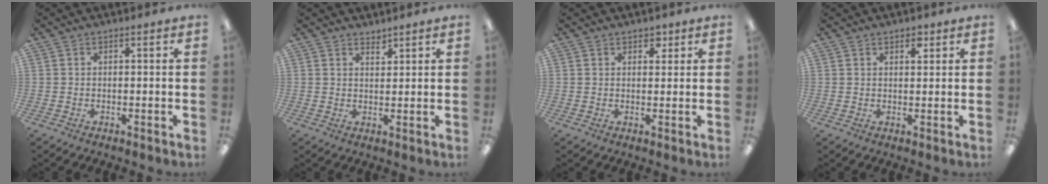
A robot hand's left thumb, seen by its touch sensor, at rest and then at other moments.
{"total": 2.2, "force": [2.1, 0.5, 0.2], "torque": [0.003, -0.013, 0.038]}
{"total": 2.3, "force": [1.7, 1.3, 0.9], "torque": [-0.003, -0.006, 0.028]}
{"total": 2.4, "force": [1.7, 1.1, 1.2], "torque": [-0.009, -0.006, 0.027]}